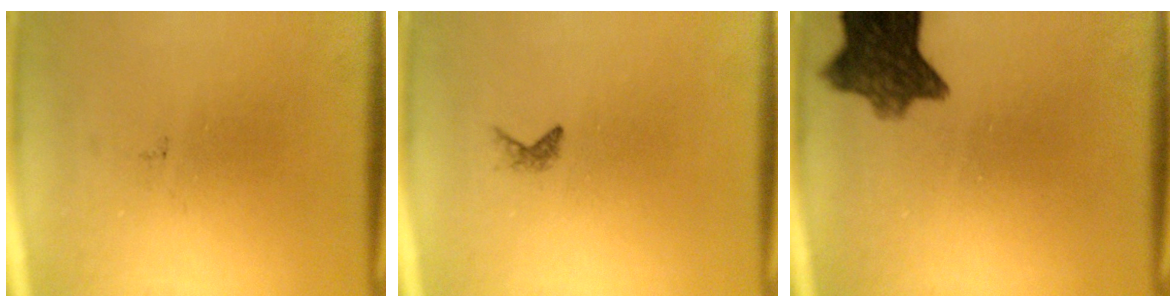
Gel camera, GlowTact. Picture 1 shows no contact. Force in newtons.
{"total": 0.6}
{"total": 9.4}